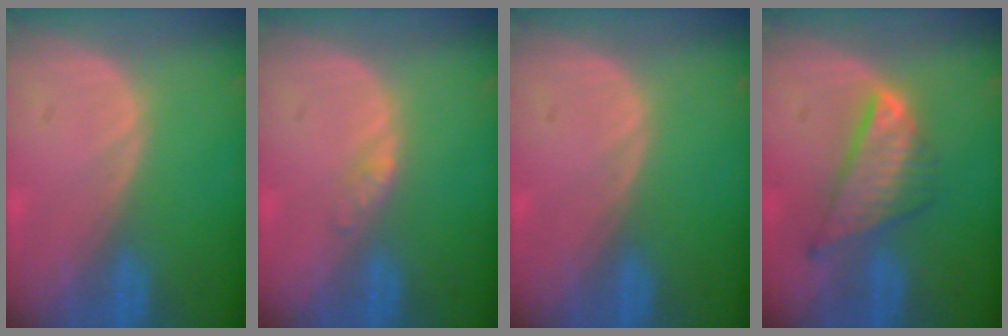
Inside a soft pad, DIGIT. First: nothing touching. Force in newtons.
{"total": 1.4, "press": 1.4, "slide": 0.1}
{"total": 0.0}
{"total": 8.1, "press": 6.9, "slide": 4.2}